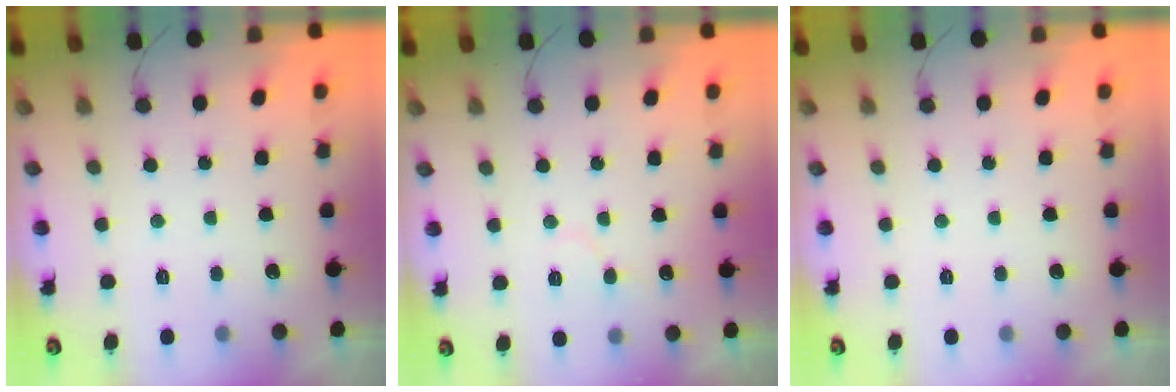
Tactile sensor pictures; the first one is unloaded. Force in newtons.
{"total": 5.0, "press": 5.0, "slide": 0.5}
{"total": 0.0}